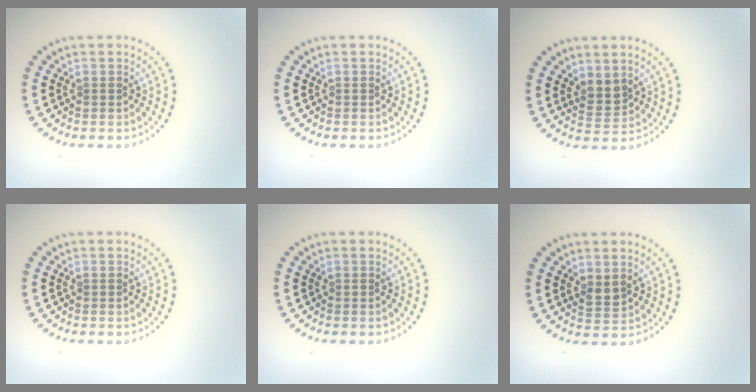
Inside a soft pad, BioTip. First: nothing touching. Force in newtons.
{"total": 0.0}
{"total": 2.0, "press": 1.7, "slide": 1.1}
{"total": 0.0}
{"total": 0.0}
{"total": 1.5, "press": 1.4, "slide": 0.6}